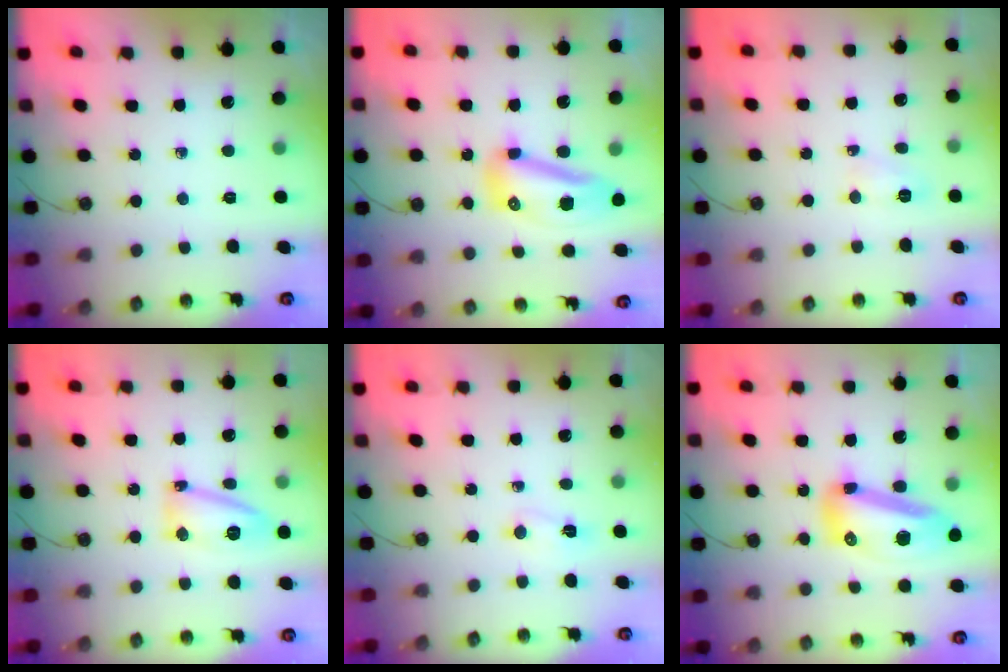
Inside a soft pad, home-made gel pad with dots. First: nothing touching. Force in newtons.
{"total": 11.8, "press": 11.7, "slide": 1.5}
{"total": 3.5, "press": 3.4, "slide": 0.4}
{"total": 10.3, "press": 10.3, "slide": 0.7}
{"total": 3.1, "press": 3.0, "slide": 0.8}
{"total": 15.9, "press": 15.5, "slide": 3.6}